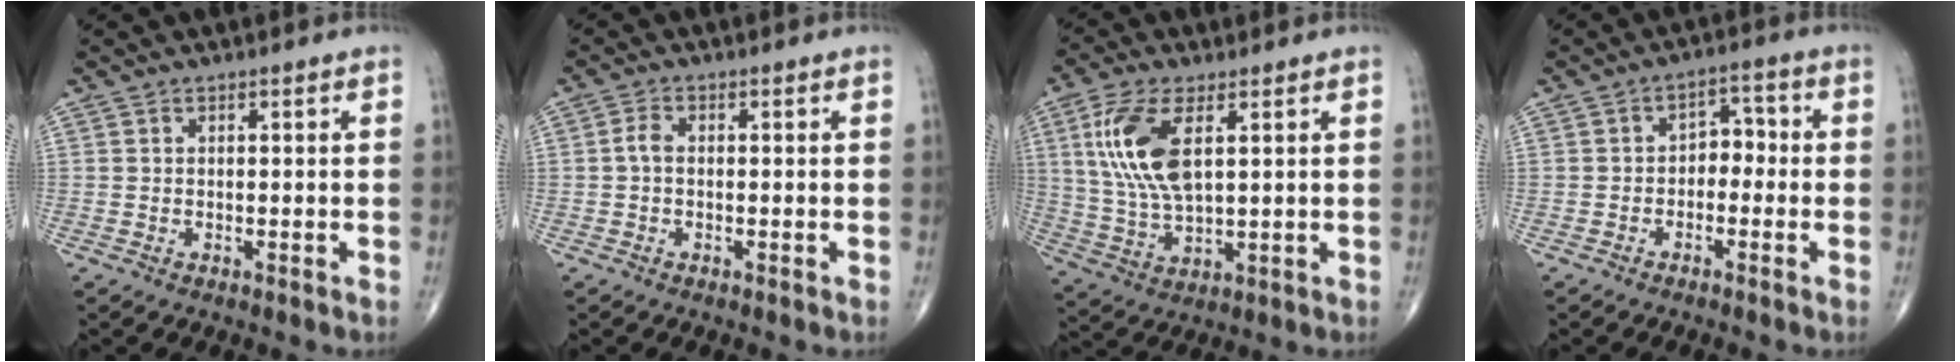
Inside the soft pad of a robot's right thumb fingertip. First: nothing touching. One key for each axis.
{"total": 2.0, "fx": -0.2, "fy": 1.3, "fz": 1.6, "tx": -0.029, "ty": 0.004, "tz": -0.008}
{"total": 12.8, "fx": 3.7, "fy": 5.7, "fz": 10.8, "tx": -0.232, "ty": -0.009, "tz": 0.079}
{"total": 4.5, "fx": -1.1, "fy": 3.1, "fz": 3.0, "tx": -0.020, "ty": 0.027, "tz": -0.029}